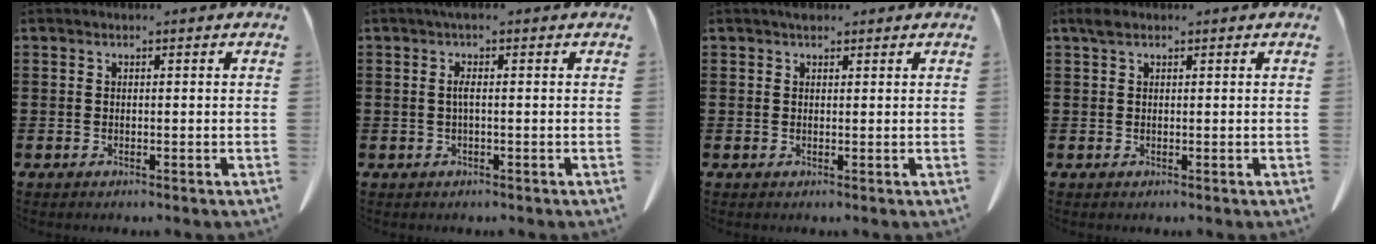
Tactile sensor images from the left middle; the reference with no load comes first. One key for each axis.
{"total": 1.7, "fx": -0.1, "fy": 0.1, "fz": 1.7, "tx": -0.034, "ty": -0.001, "tz": -0.002}
{"total": 1.3, "fx": 1.1, "fy": 0.7, "fz": 0.4, "tx": -0.004, "ty": -0.001, "tz": 0.019}
{"total": 1.2, "fx": 0.7, "fy": 0.6, "fz": 0.7, "tx": -0.018, "ty": 0.005, "tz": 0.012}